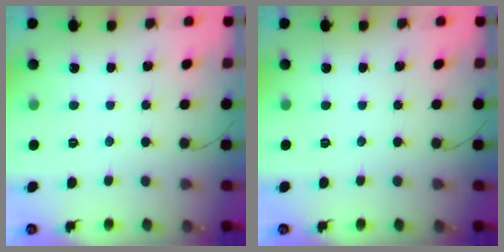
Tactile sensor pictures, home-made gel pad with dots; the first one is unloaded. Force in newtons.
{"total": 0.0}